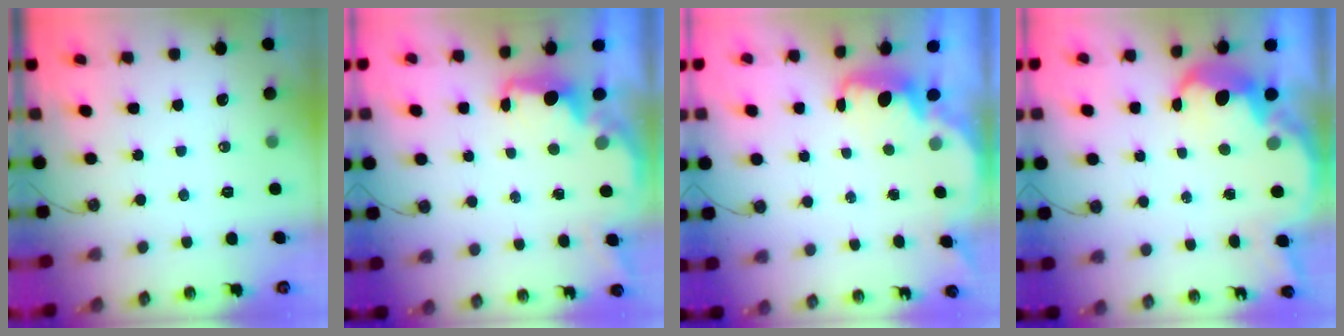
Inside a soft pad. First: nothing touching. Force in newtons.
{"total": 2.0, "press": 1.9, "slide": 0.8}
{"total": 2.2, "press": 2.1, "slide": 0.6}
{"total": 6.9, "press": 6.8, "slide": 0.7}